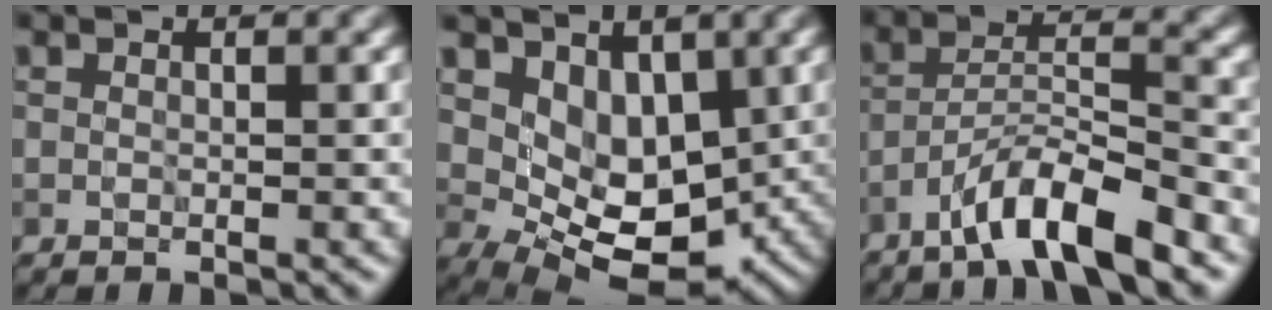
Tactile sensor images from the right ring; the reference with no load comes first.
{"total": 8.2, "force": [1.3, 5.4, 6.0], "torque": [-0.088, -0.017, 0.032]}
{"total": 6.6, "force": [-4.8, 1.0, 4.4], "torque": [-0.072, 0.012, -0.087]}